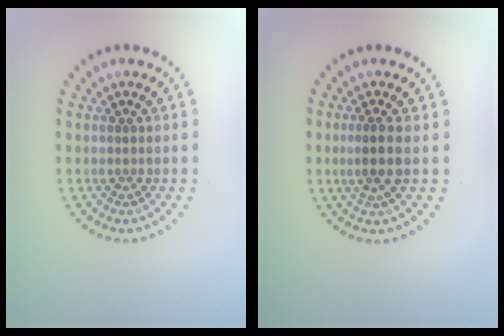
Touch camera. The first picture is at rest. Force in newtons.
{"total": 1.8, "press": 1.4, "slide": 1.1}